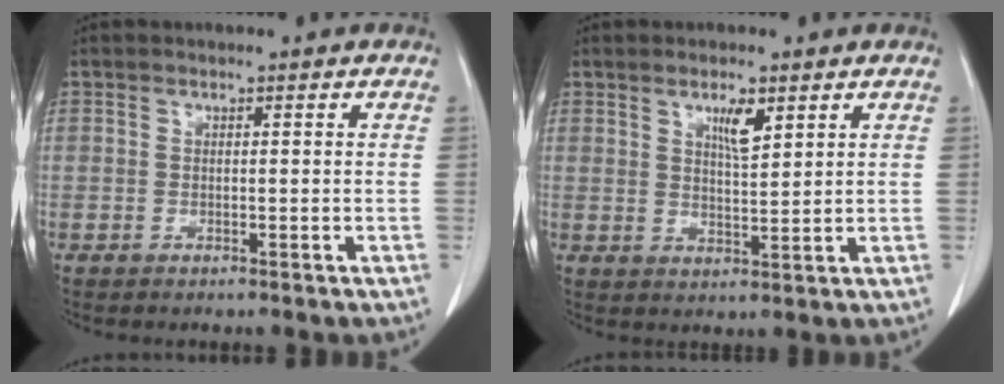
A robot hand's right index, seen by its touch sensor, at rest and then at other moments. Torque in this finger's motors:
{"motor_torque": [0.20, 0.27, 0.05, 0.05]}